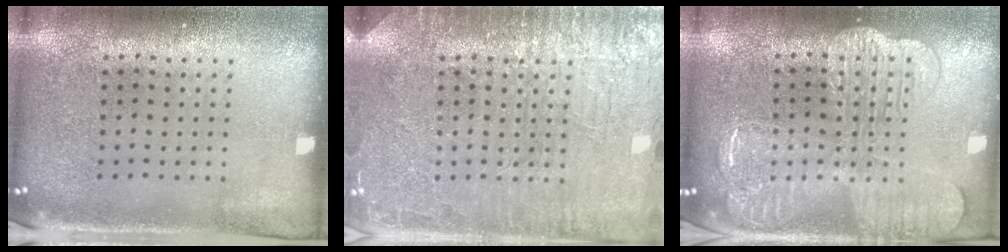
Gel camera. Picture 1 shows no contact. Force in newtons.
{"total": 5.7, "press": 5.7, "slide": 0.8}
{"total": 4.0, "press": 4.0, "slide": 0.5}